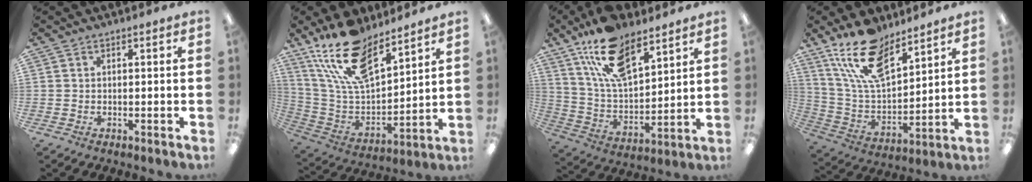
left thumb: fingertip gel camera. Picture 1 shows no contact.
{"total": 19.6, "force": [14.6, 7.9, 10.5], "torque": [-0.211, -0.082, 0.267]}
{"total": 17.3, "force": [11.9, 7.5, 10.0], "torque": [-0.193, -0.051, 0.214]}
{"total": 17.3, "force": [12.1, 7.5, 9.8], "torque": [-0.190, -0.059, 0.219]}